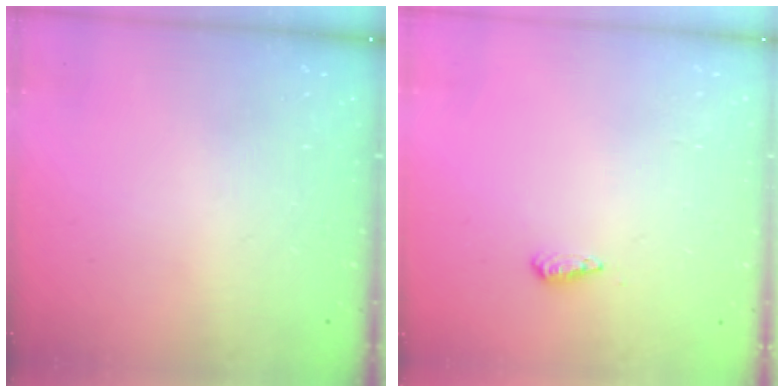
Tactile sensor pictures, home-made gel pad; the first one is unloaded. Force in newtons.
{"total": 5.3, "press": 5.2, "slide": 1.1}